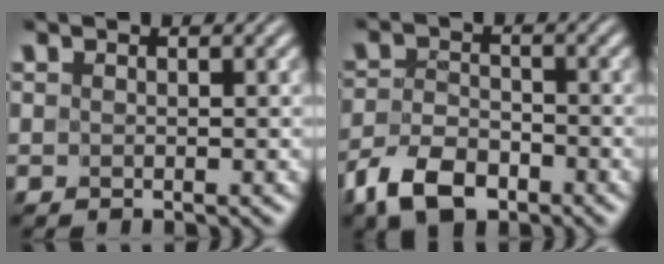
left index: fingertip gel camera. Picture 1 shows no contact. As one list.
[{"total": 4.8, "force": [-3.4, 2.5, 2.4], "torque": [-0.047, -0.002, -0.071]}]